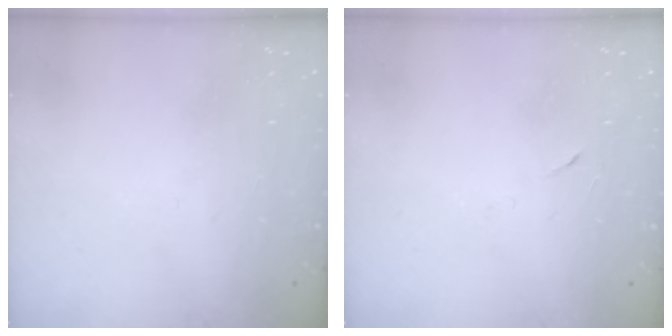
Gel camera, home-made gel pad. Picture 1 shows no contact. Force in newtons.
{"total": 2.9, "press": 2.7, "slide": 1.0}